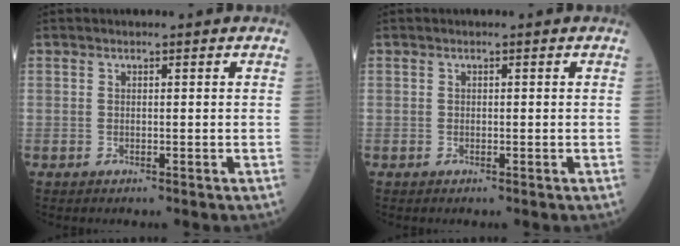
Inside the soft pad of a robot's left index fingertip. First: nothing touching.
{"total": 0.0}